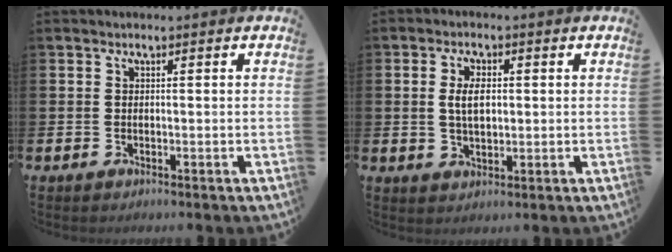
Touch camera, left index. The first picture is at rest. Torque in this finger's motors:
{"motor_torque": [0.29, -0.05, 0.30, 0.03]}